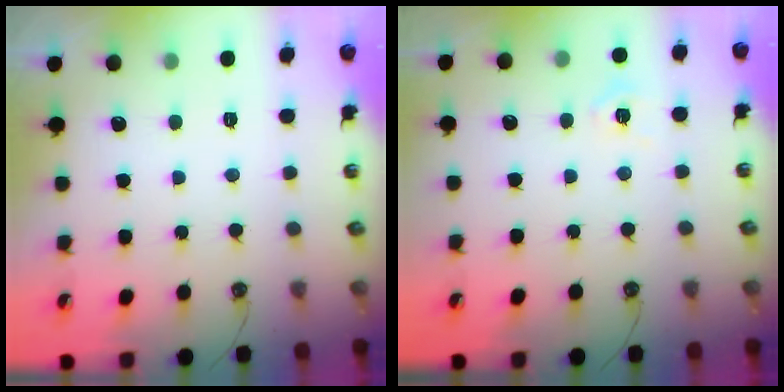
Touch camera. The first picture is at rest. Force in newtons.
{"total": 6.0, "press": 6.0, "slide": 0.6}